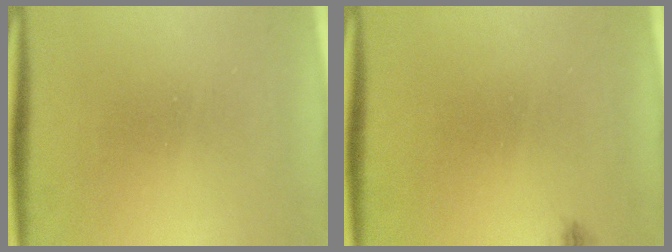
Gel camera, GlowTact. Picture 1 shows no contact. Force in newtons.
{"total": 0.7}